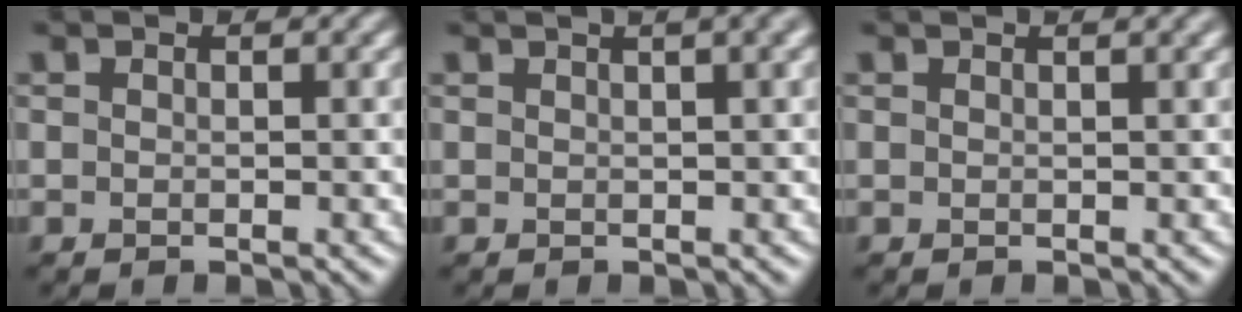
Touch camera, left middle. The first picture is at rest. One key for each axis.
{"total": 6.9, "fx": 3.9, "fy": 2.9, "fz": 4.9, "tx": -0.040, "ty": 0.042, "tz": 0.023}
{"total": 2.6, "fx": 1.7, "fy": 0.9, "fz": 1.7, "tx": -0.012, "ty": 0.007, "tz": 0.010}